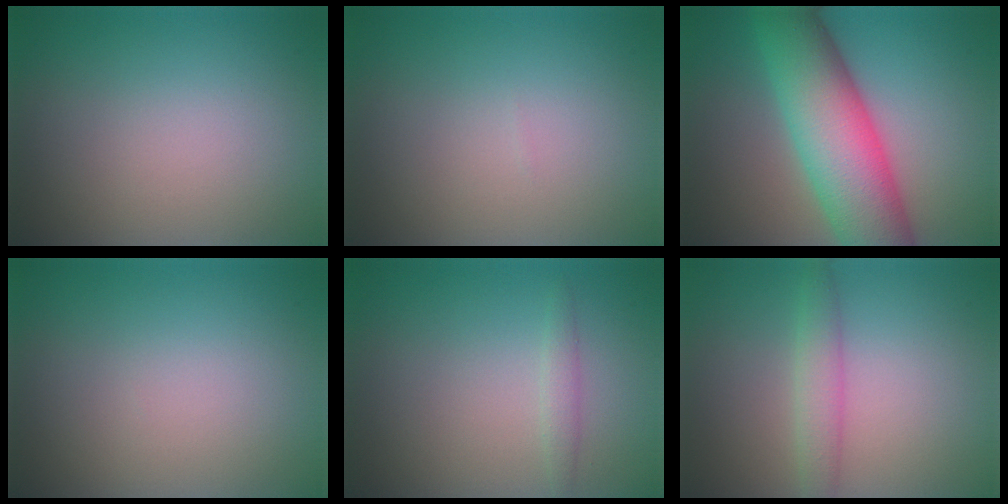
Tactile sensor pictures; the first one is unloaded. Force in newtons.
{"total": 0.0}
{"total": 11.4, "press": 11.4, "slide": 0.5}
{"total": 0.0}
{"total": 1.1, "press": 1.1, "slide": 0.0}
{"total": 2.3, "press": 2.3, "slide": 0.2}